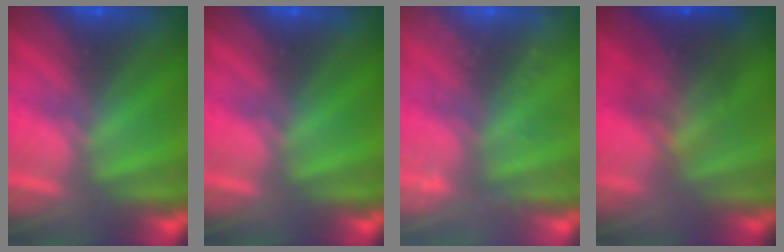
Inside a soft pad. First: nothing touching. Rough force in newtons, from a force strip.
{"total": 0.0}
{"total": 2.5}
{"total": 7.8}